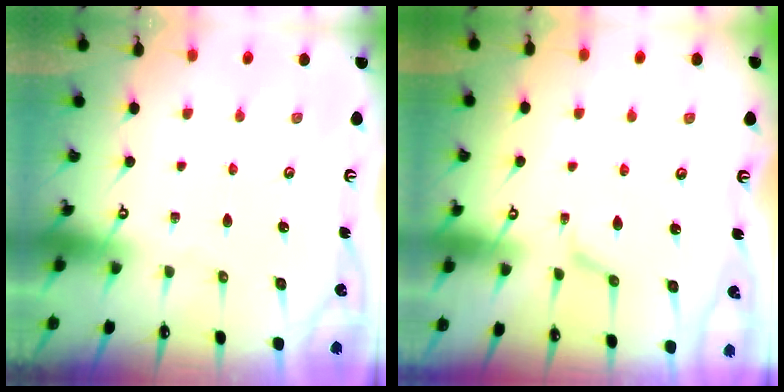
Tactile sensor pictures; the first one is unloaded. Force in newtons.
{"total": 2.1, "press": 2.0, "slide": 0.6}